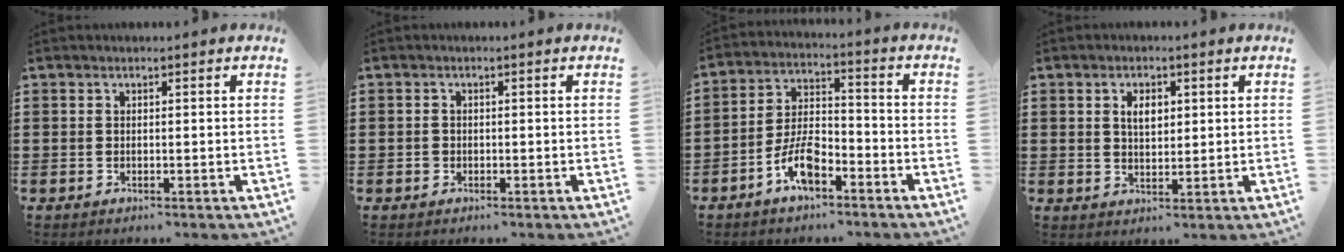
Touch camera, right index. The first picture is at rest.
{"total": 0.8, "force": [-0.4, 0.7, 0.2], "torque": [-0.006, 0.002, -0.009]}
{"total": 7.5, "force": [-4.4, 3.0, 5.3], "torque": [-0.120, 0.004, -0.084]}
{"total": 3.2, "force": [1.0, 1.8, 2.5], "torque": [-0.046, 0.005, 0.015]}